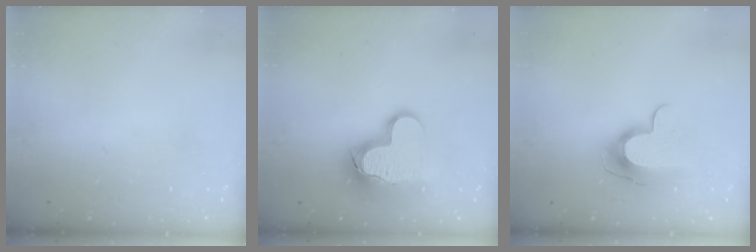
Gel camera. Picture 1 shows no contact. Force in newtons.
{"total": 14.3, "press": 14.3, "slide": 1.1}
{"total": 10.2, "press": 10.2, "slide": 0.6}